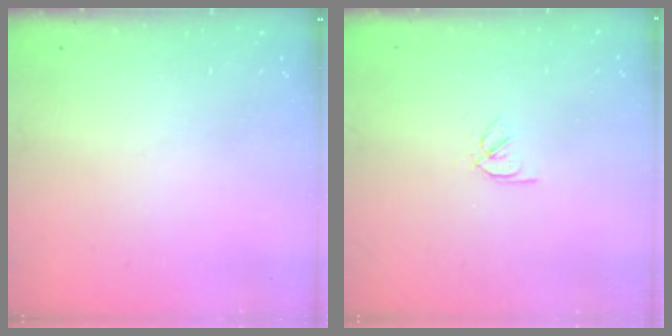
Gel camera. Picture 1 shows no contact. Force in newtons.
{"total": 2.5, "press": 2.4, "slide": 0.7}